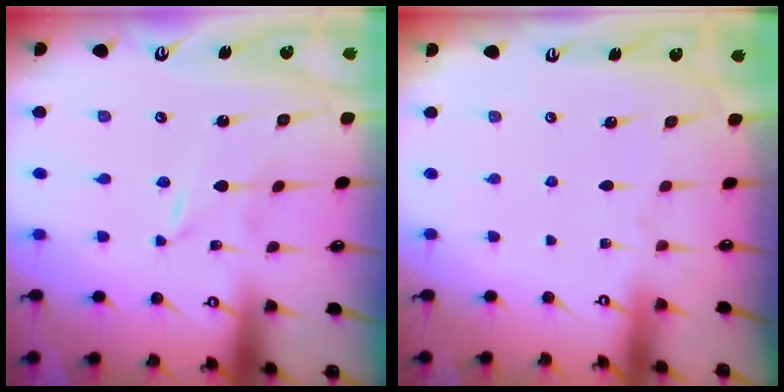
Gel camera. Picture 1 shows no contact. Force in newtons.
{"total": 0.0}